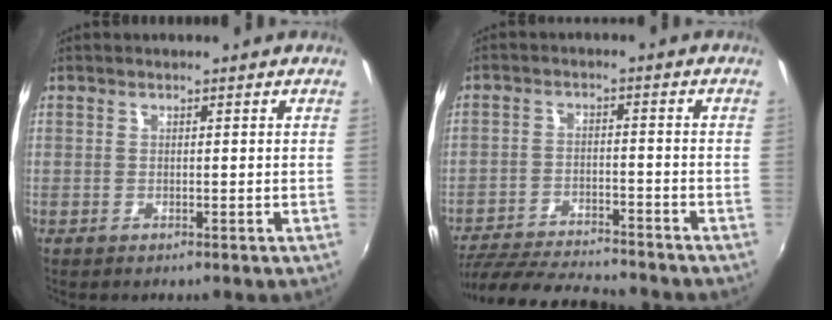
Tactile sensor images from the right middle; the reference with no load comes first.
{"total": 16.5, "force": [-14.7, 3.1, 6.8], "torque": [-0.150, -0.016, -0.230]}